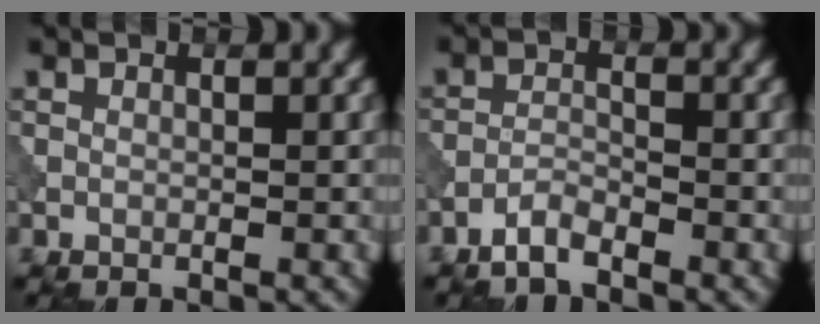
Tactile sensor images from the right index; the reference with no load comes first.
{"total": 1.9, "force": [-1.6, 0.4, 1.0], "torque": [-0.021, 0.005, -0.037]}